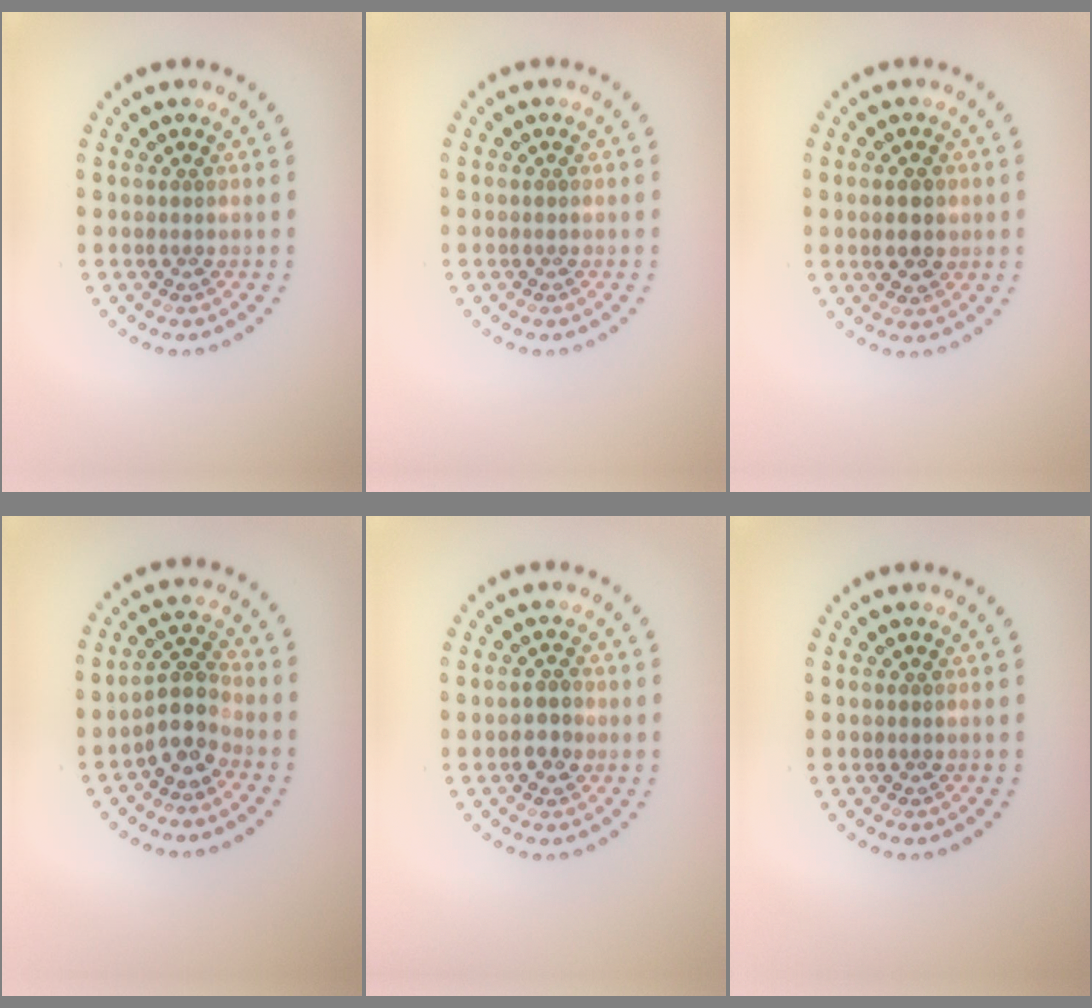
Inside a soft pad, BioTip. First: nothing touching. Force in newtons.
{"total": 0.0}
{"total": 2.4, "press": 2.4, "slide": 0.2}
{"total": 2.9, "press": 2.2, "slide": 1.8}
{"total": 1.9, "press": 1.9, "slide": 0.2}
{"total": 0.0}